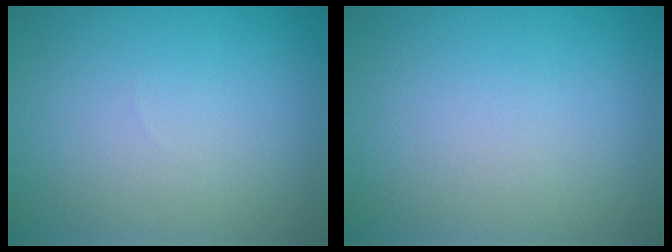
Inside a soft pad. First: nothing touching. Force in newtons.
{"total": 0.0}